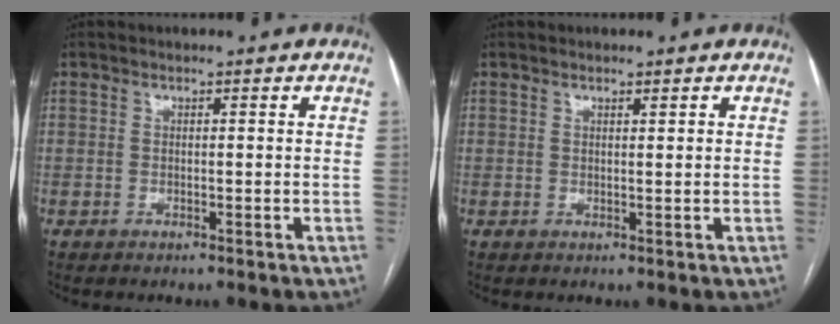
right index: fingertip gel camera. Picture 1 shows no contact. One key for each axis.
{"total": 0.8, "fx": 0.6, "fy": 0.1, "fz": 0.5, "tx": -0.010, "ty": -0.003, "tz": 0.009}